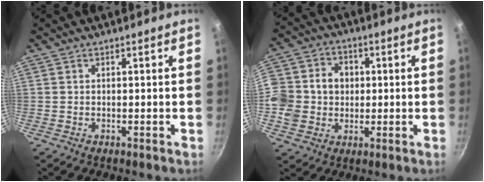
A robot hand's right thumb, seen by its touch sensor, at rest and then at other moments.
{"total": 16.3, "force": [0.3, 14.2, 8.1], "torque": [-0.159, 0.030, 0.014]}